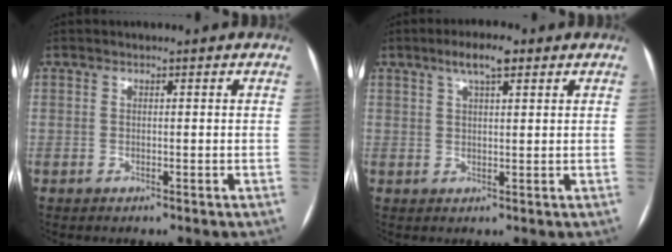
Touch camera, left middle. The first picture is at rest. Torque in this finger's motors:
{"motor_torque": [0.58, -0.38, 0.06, 0.06]}